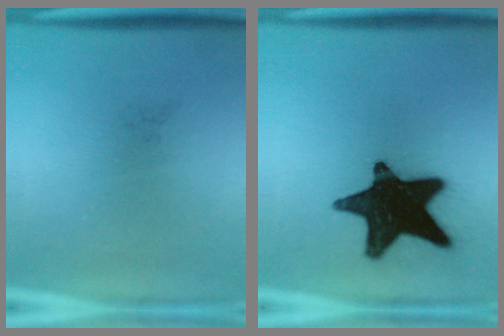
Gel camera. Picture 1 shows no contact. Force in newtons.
{"total": 19.6}